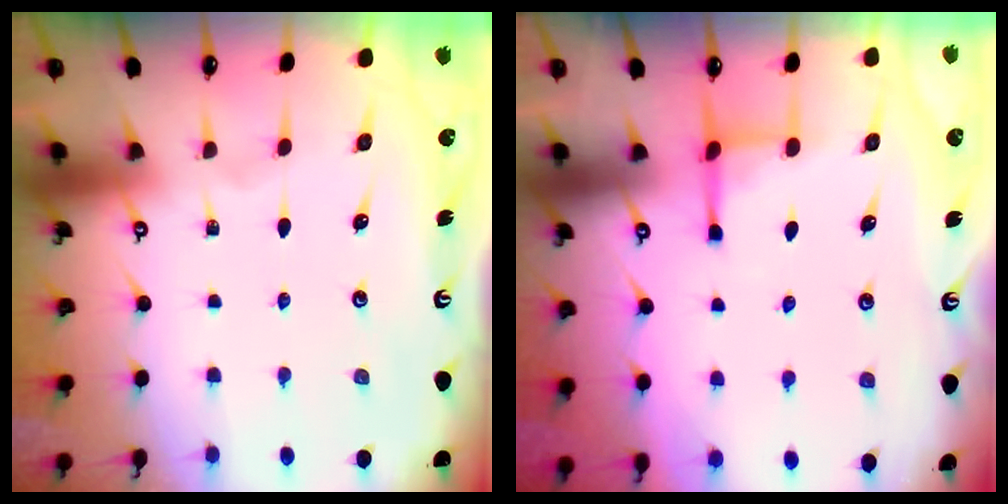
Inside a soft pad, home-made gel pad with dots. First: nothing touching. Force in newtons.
{"total": 2.5, "press": 2.3, "slide": 0.8}